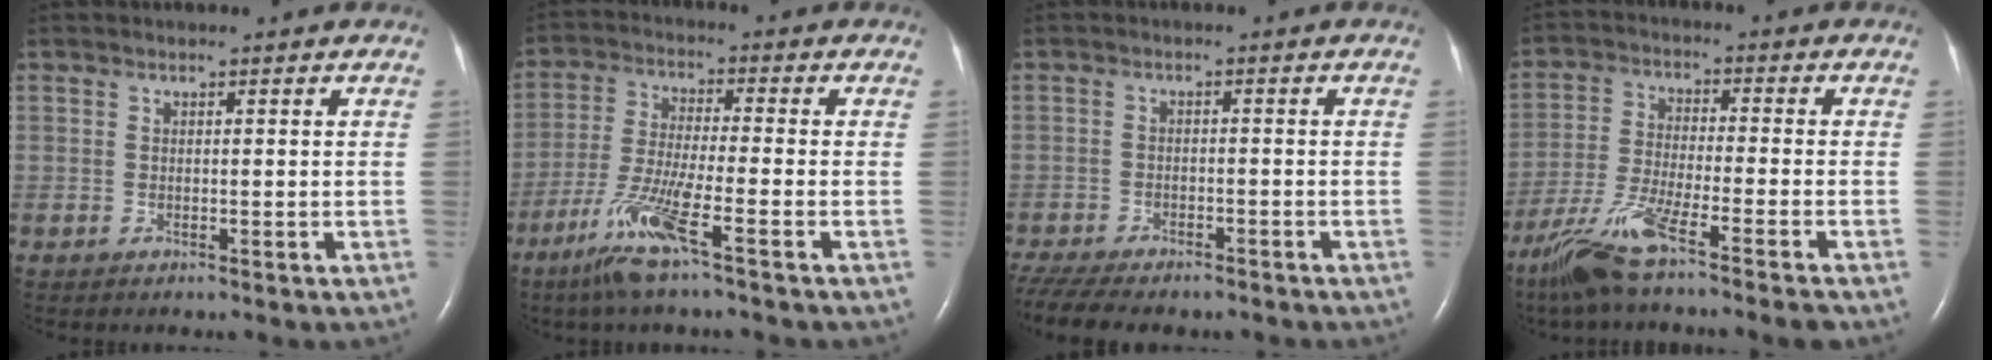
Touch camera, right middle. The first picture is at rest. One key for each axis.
{"total": 9.1, "fx": -5.2, "fy": -0.3, "fz": 7.4, "tx": -0.158, "ty": -0.022, "tz": -0.106}
{"total": 13.3, "fx": -11.0, "fy": 4.3, "fz": 6.1, "tx": -0.139, "ty": -0.010, "tz": -0.157}
{"total": 11.3, "fx": -8.3, "fy": -0.6, "fz": 7.8, "tx": -0.155, "ty": -0.034, "tz": -0.150}